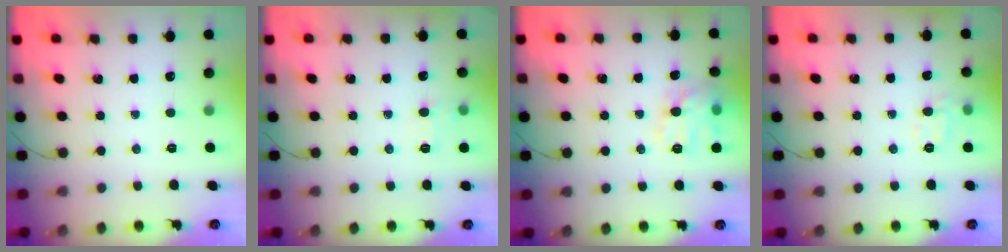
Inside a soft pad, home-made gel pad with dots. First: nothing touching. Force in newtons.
{"total": 6.5, "press": 6.2, "slide": 2.0}
{"total": 13.2, "press": 13.2, "slide": 0.6}
{"total": 8.6, "press": 8.6, "slide": 1.2}